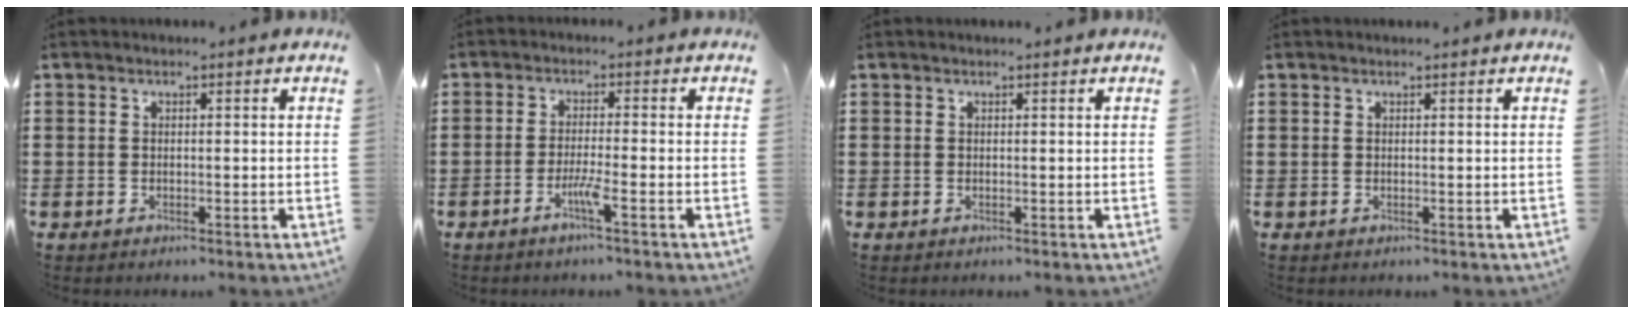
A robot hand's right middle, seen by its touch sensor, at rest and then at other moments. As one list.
[{"total": 3.4, "force": [-2.0, -0.2, 2.7], "torque": [-0.052, -0.005, -0.040]}, {"total": 0.0}, {"total": 0.0}]